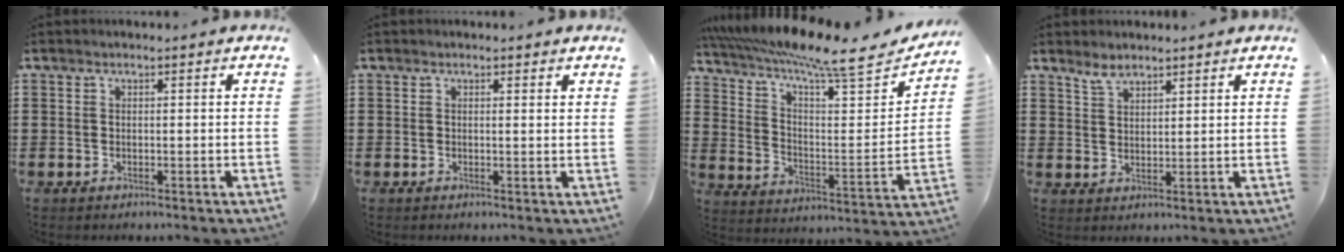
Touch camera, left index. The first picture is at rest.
{"total": 0.7, "force": [0.6, 0.0, 0.4], "torque": [-0.002, -0.005, 0.010]}
{"total": 9.7, "force": [8.0, 0.7, 5.4], "torque": [-0.121, -0.062, 0.129]}
{"total": 2.9, "force": [2.6, 1.0, 0.7], "torque": [-0.021, 0.001, 0.051]}